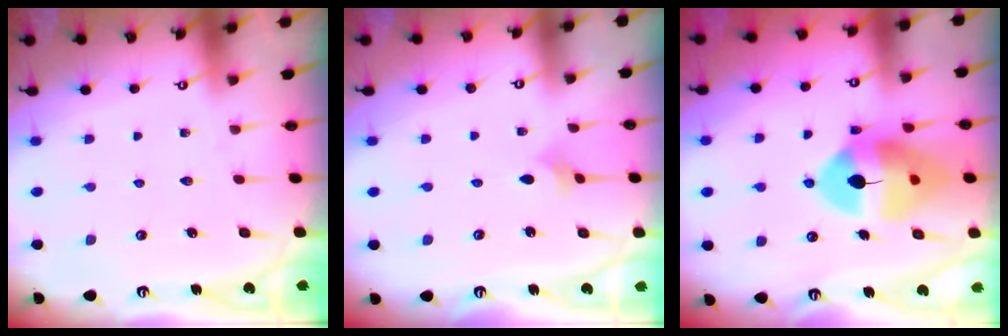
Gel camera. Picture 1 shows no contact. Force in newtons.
{"total": 2.5, "press": 2.5, "slide": 0.5}
{"total": 15.0, "press": 14.8, "slide": 2.0}